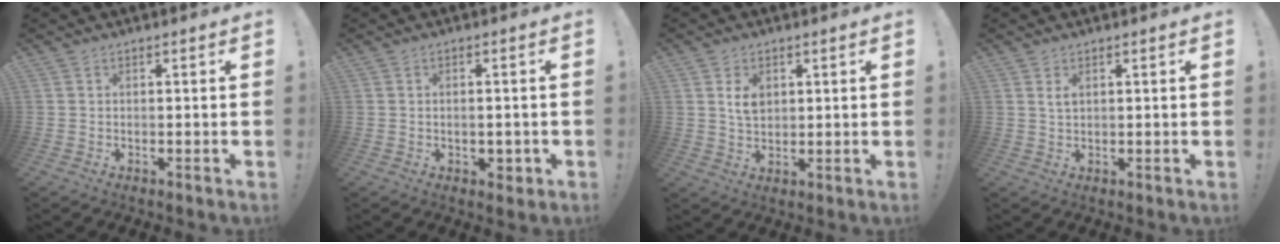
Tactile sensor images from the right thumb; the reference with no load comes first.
{"total": 2.5, "force": [-0.4, 1.6, 1.9], "torque": [-0.007, -0.006, -0.010]}
{"total": 5.1, "force": [1.6, 3.7, 3.1], "torque": [-0.038, -0.005, 0.026]}
{"total": 1.9, "force": [0.9, 0.9, 1.4], "torque": [-0.025, -0.001, 0.016]}